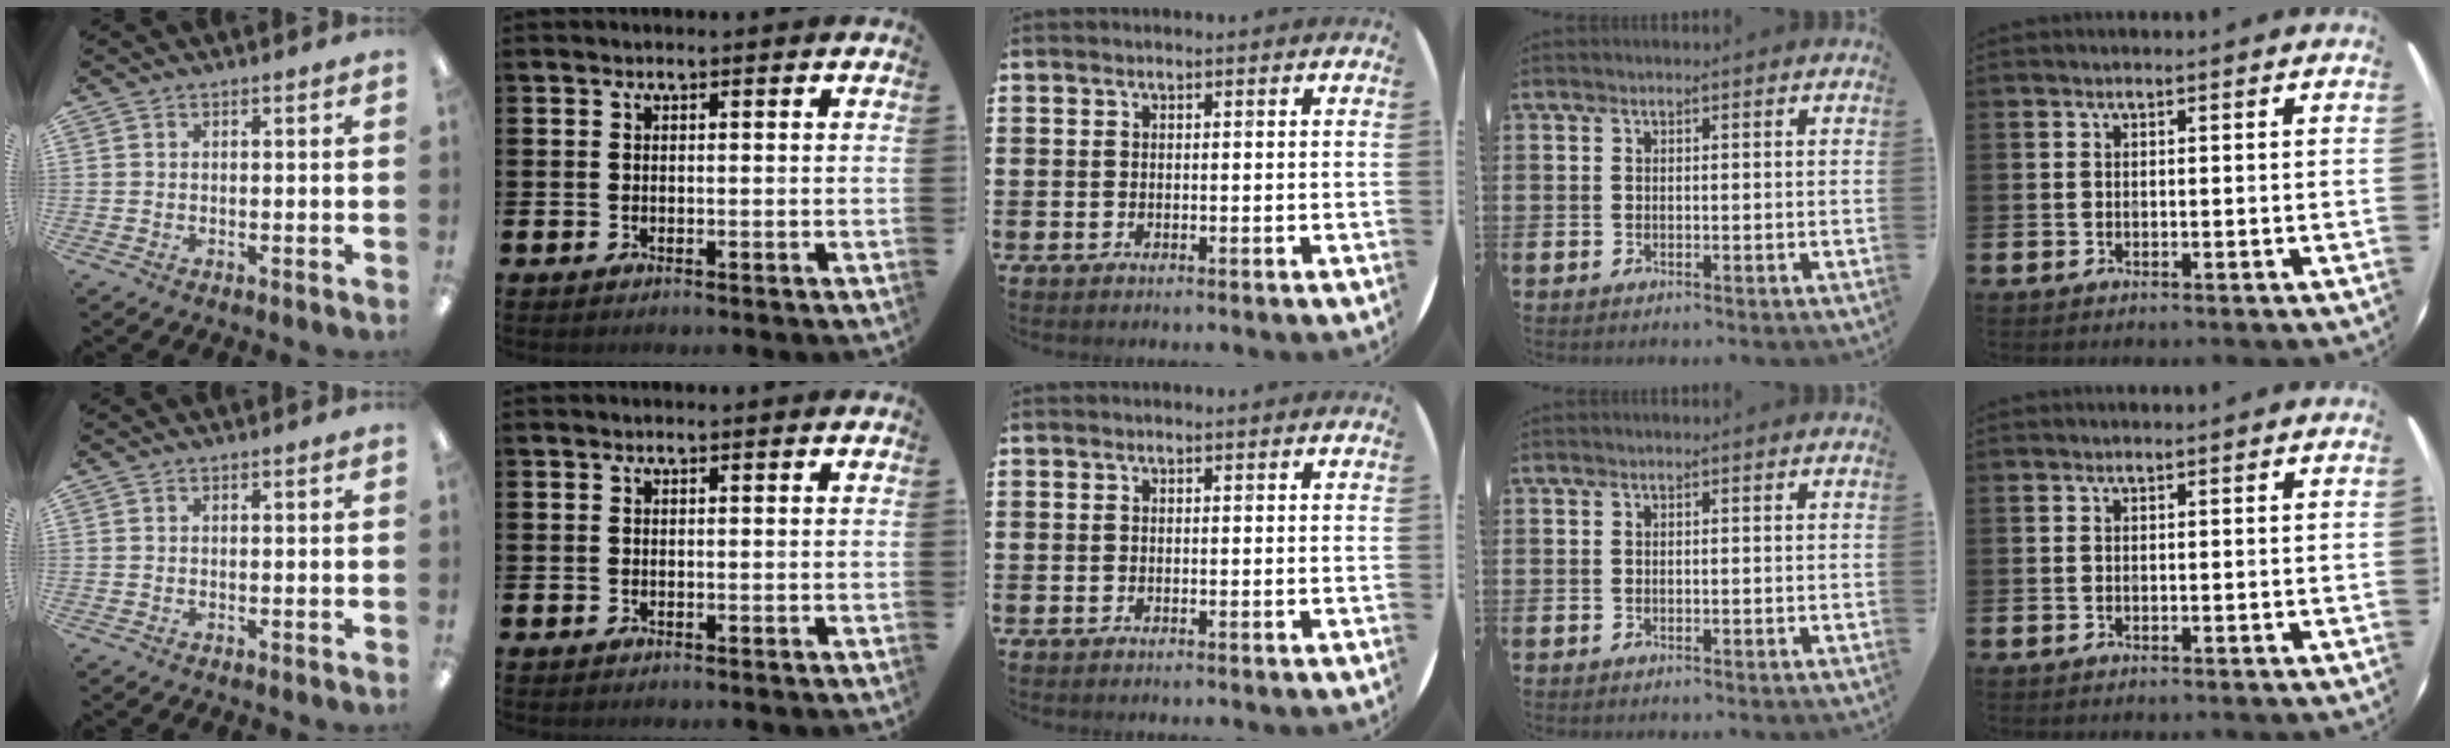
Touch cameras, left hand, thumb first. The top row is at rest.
{}